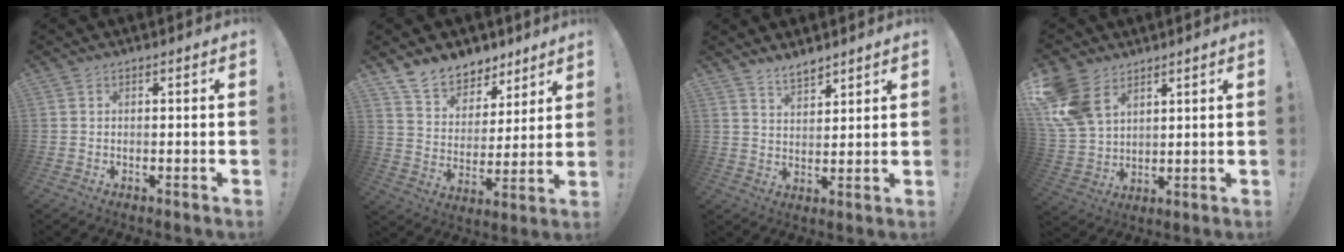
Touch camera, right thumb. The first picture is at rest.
{"total": 11.7, "force": [9.4, 6.4, 2.9], "torque": [-0.061, -0.069, 0.180]}
{"total": 5.4, "force": [4.7, 1.9, 1.7], "torque": [-0.028, -0.030, 0.087]}
{"total": 13.0, "force": [7.1, 8.8, 6.6], "torque": [-0.139, -0.029, 0.145]}